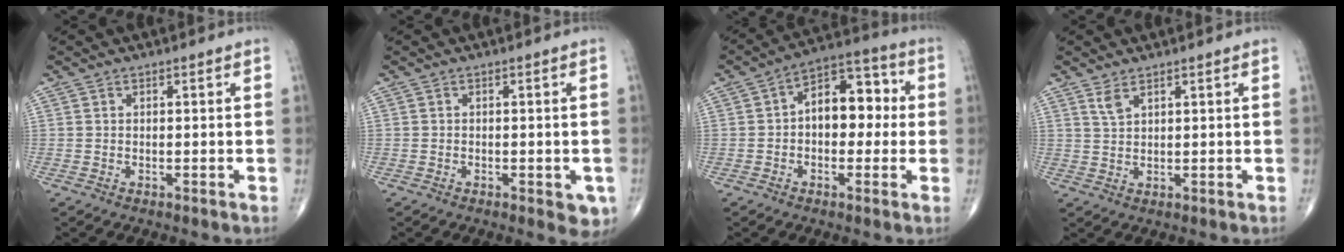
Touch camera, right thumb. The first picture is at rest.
{"total": 3.8, "force": [-1.4, 1.7, 3.0], "torque": [-0.019, -0.004, -0.014]}
{"total": 11.4, "force": [0.5, 7.2, 8.8], "torque": [-0.094, 0.035, -0.004]}
{"total": 2.4, "force": [1.7, 0.8, 1.5], "torque": [-0.033, -0.007, 0.040]}